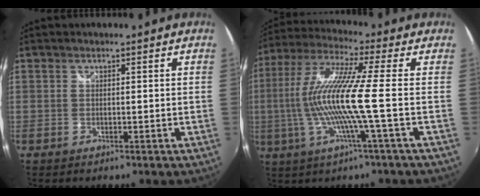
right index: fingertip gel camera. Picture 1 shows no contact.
{"total": 13.9, "force": [-2.1, -1.4, 13.6], "torque": [-0.262, -0.005, -0.040]}